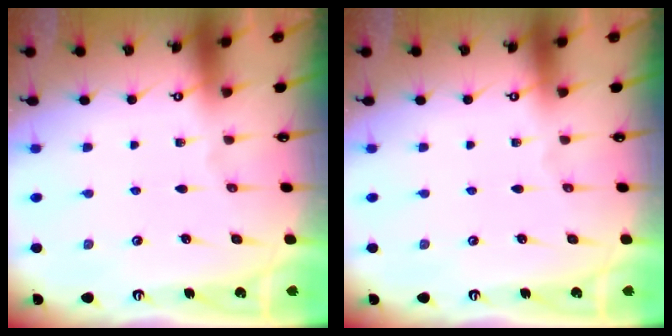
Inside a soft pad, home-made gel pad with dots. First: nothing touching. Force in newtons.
{"total": 0.0}